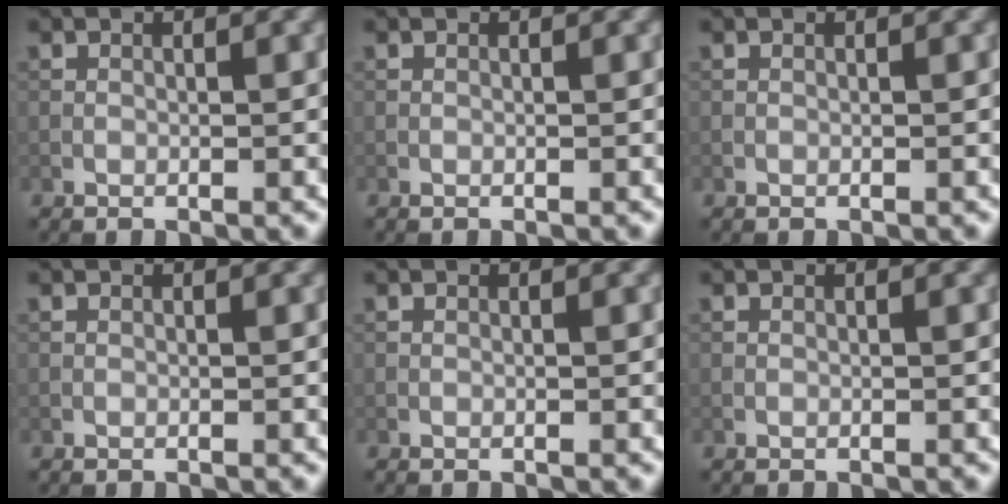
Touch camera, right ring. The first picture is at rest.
{"total": 0.0}
{"total": 0.0}
{"total": 0.0}
{"total": 0.0}
{"total": 0.0}